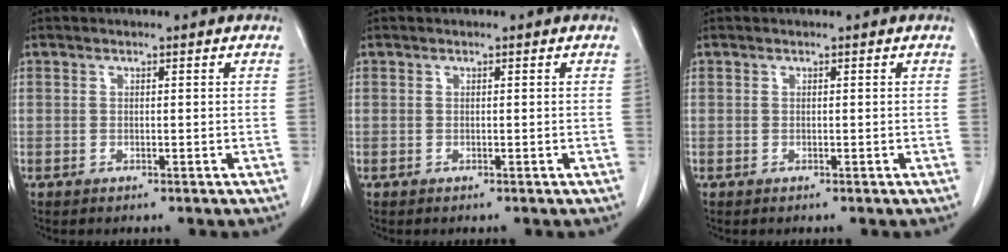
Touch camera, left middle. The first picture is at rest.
{"total": 0.0}
{"total": 0.0}